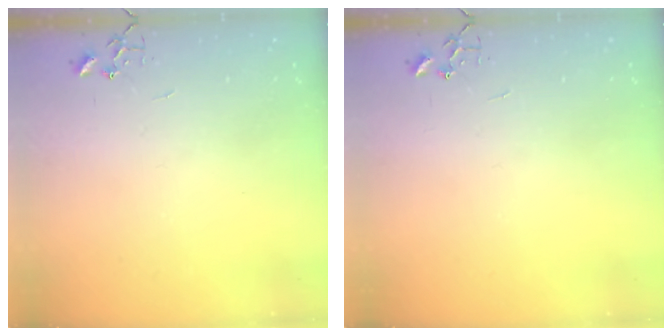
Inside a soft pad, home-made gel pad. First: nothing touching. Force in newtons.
{"total": 0.0}